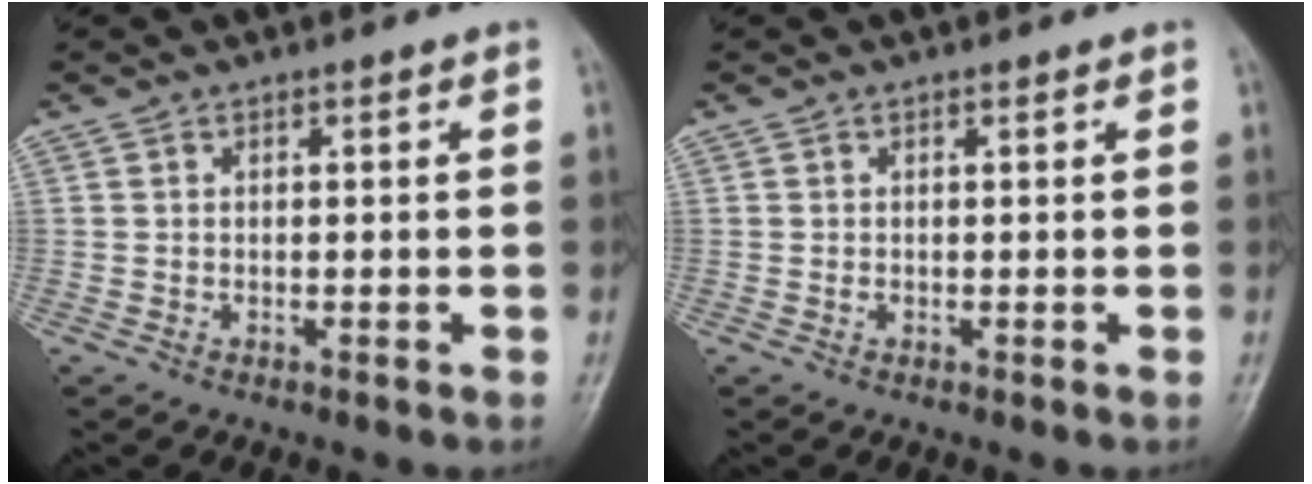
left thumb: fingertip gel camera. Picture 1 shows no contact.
{"total": 0.6, "force": [0.2, 0.4, 0.4], "torque": [-0.004, 0.000, 0.003]}